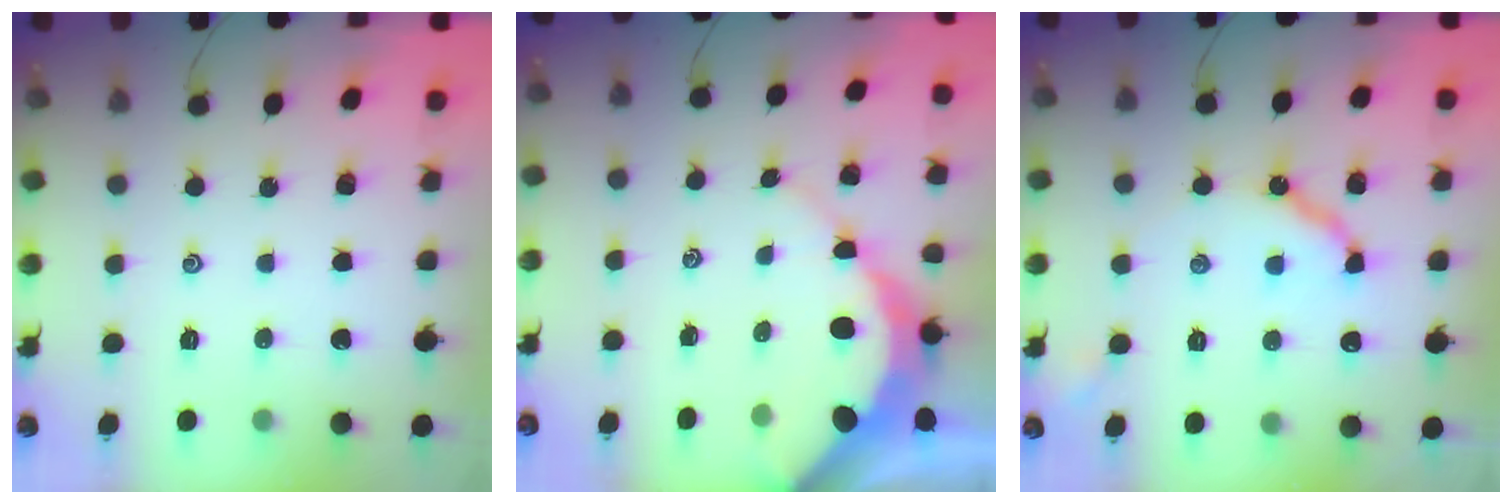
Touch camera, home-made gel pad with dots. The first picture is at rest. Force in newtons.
{"total": 8.5, "press": 8.4, "slide": 1.1}
{"total": 10.0, "press": 10.0, "slide": 1.3}